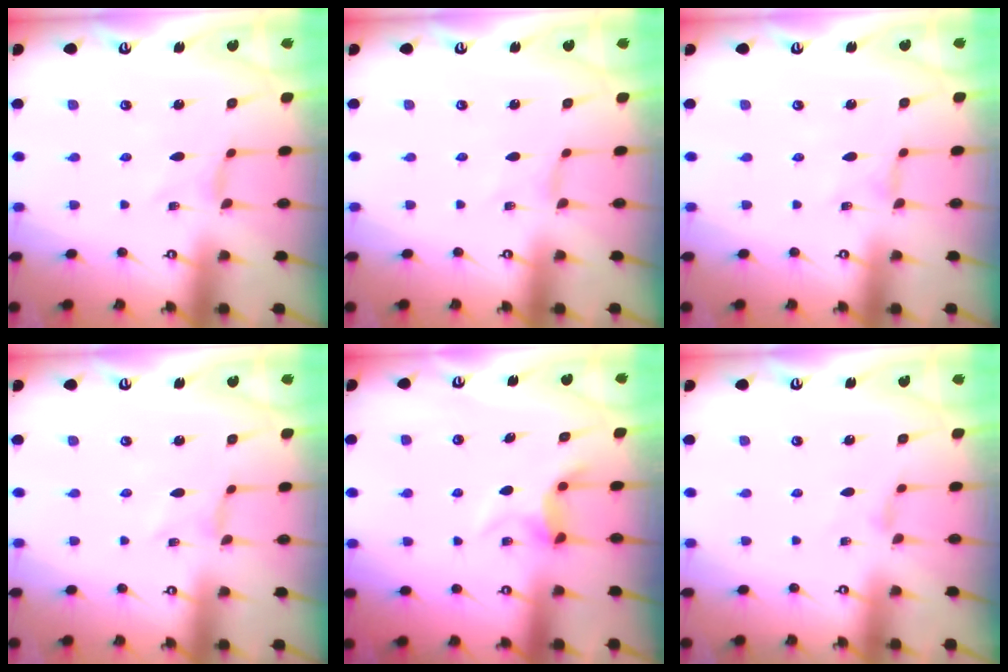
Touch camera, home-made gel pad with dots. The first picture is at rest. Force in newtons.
{"total": 0.0}
{"total": 0.0}
{"total": 0.0}
{"total": 6.0, "press": 6.0, "slide": 0.1}
{"total": 2.9, "press": 2.8, "slide": 0.5}